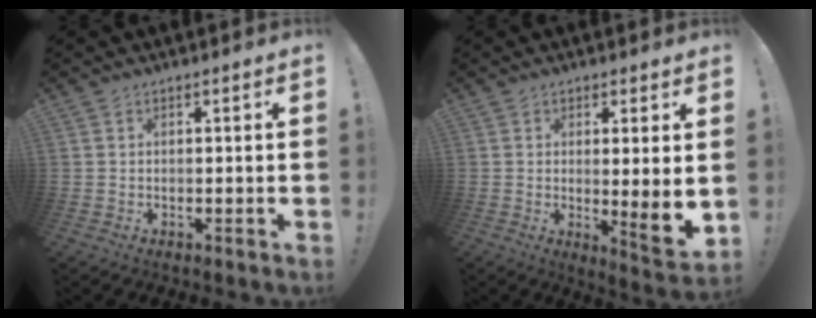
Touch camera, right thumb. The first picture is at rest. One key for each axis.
{"total": 7.5, "fx": 0.3, "fy": 0.2, "fz": 7.5, "tx": -0.097, "ty": -0.023, "tz": 0.007}